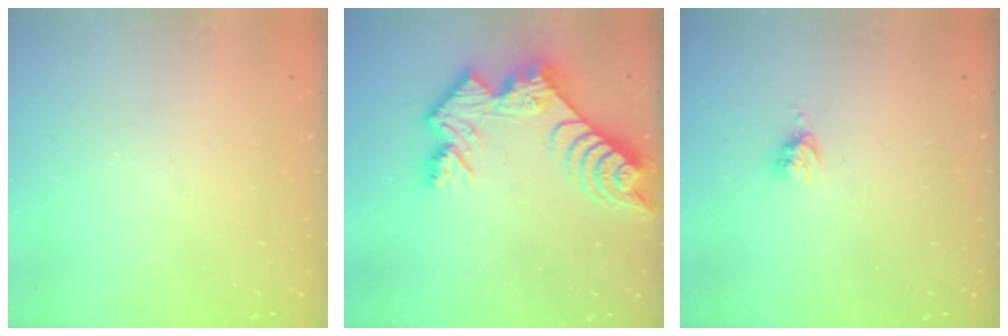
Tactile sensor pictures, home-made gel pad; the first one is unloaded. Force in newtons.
{"total": 13.8, "press": 13.8, "slide": 1.1}
{"total": 3.4, "press": 3.3, "slide": 0.5}